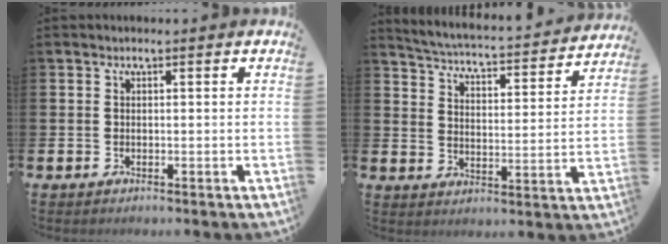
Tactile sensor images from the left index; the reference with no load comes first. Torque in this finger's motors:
{"motor_torque": [0.73, -0.85, 0.26, 0.02]}